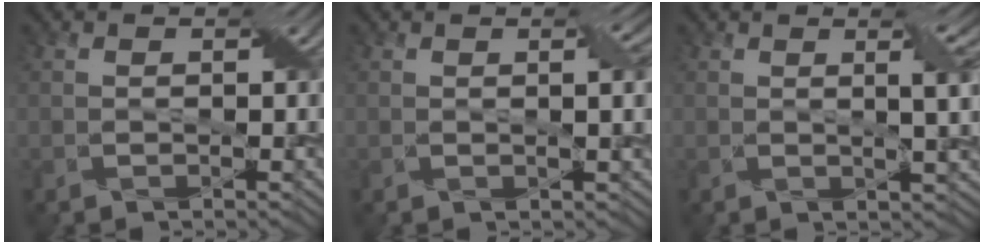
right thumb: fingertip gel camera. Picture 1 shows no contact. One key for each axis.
{"total": 2.5, "fx": 0.4, "fy": 0.1, "fz": 2.4, "tx": -0.035, "ty": 0.004, "tz": 0.005}
{"total": 4.1, "fx": 1.1, "fy": 0.5, "fz": 4.0, "tx": -0.063, "ty": 0.009, "tz": 0.016}